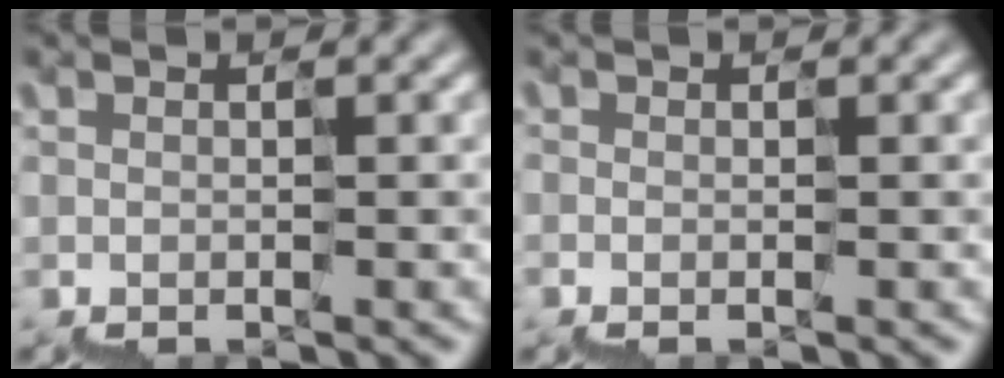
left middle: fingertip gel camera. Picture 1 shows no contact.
{"total": 0.0}